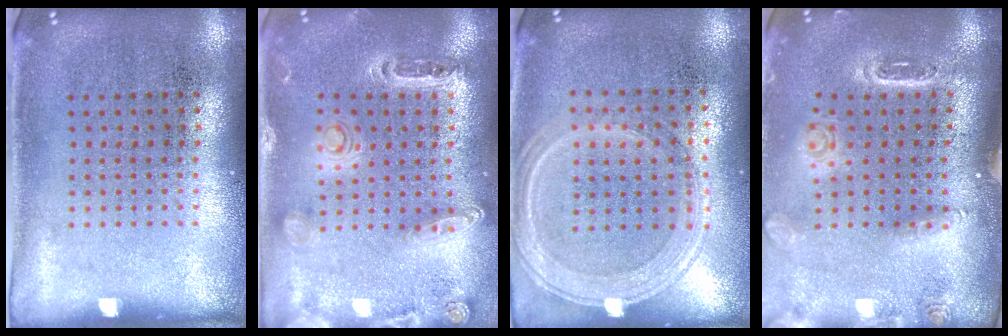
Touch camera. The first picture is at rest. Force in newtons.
{"total": 1.4, "press": 1.4, "slide": 0.3}
{"total": 1.2, "press": 1.1, "slide": 0.4}
{"total": 1.5, "press": 1.5, "slide": 0.3}